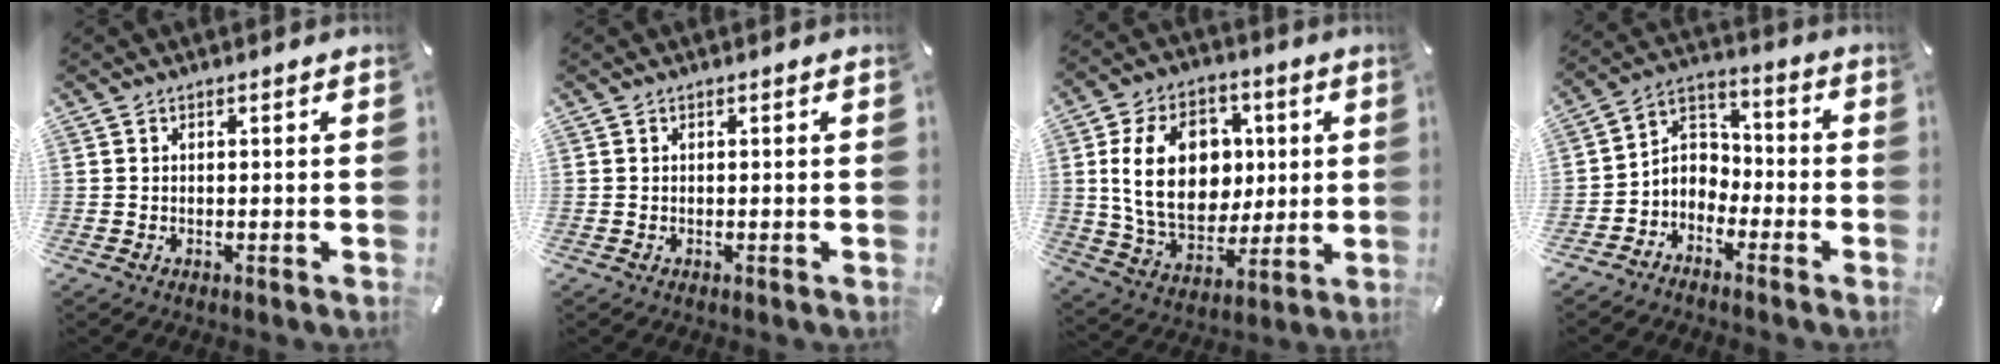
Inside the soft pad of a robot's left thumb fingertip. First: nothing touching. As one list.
[{"total": 0.0}, {"total": 19.2, "force": [2.7, 14.4, 12.4], "torque": [-0.228, 0.005, 0.051]}, {"total": 5.8, "force": [-3.4, 4.6, 0.6], "torque": [-0.023, 0.019, -0.070]}]